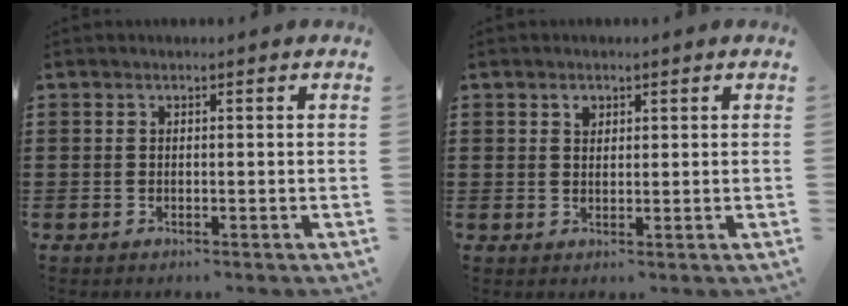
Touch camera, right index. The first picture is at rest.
{"total": 1.4, "force": [0.8, 1.0, 0.6], "torque": [-0.013, 0.003, 0.015]}